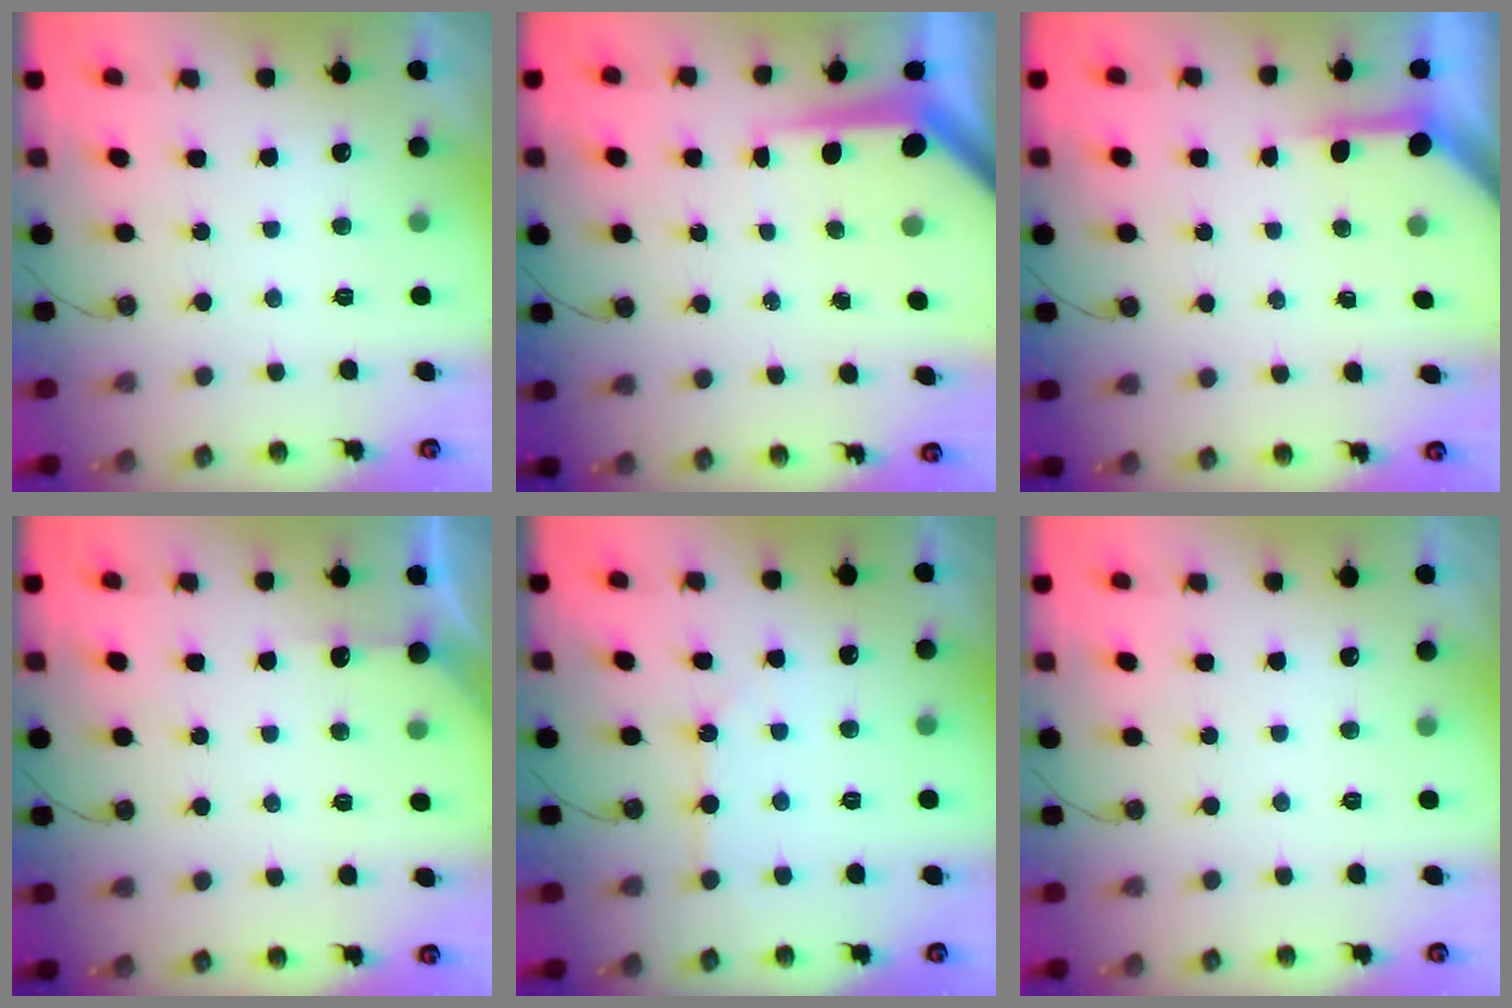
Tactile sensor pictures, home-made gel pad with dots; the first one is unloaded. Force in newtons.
{"total": 7.8, "press": 7.8, "slide": 0.5}
{"total": 3.9, "press": 3.8, "slide": 0.3}
{"total": 2.7, "press": 2.7, "slide": 0.2}
{"total": 2.7, "press": 2.7, "slide": 0.3}
{"total": 0.0}